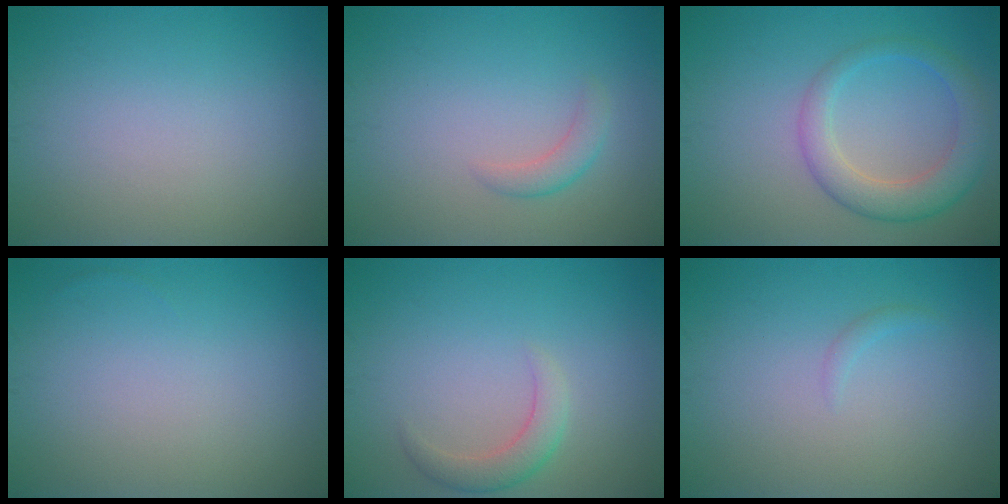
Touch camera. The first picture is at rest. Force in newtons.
{"total": 1.5, "press": 1.5, "slide": 0.1}
{"total": 4.3, "press": 4.3, "slide": 0.2}
{"total": 0.0}
{"total": 2.3, "press": 2.3, "slide": 0.4}
{"total": 0.6, "press": 0.6, "slide": 0.1}